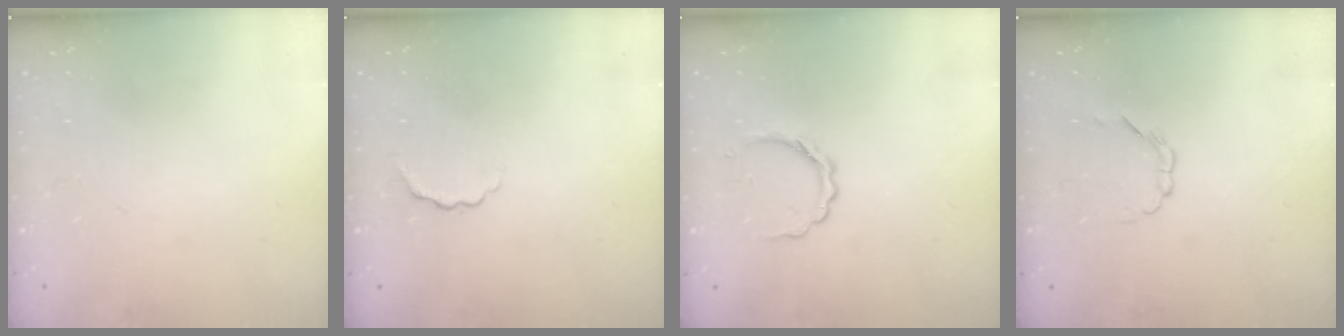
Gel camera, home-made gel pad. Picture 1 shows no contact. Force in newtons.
{"total": 2.1, "press": 2.0, "slide": 0.8}
{"total": 4.5, "press": 4.4, "slide": 0.9}
{"total": 2.1, "press": 1.9, "slide": 0.7}